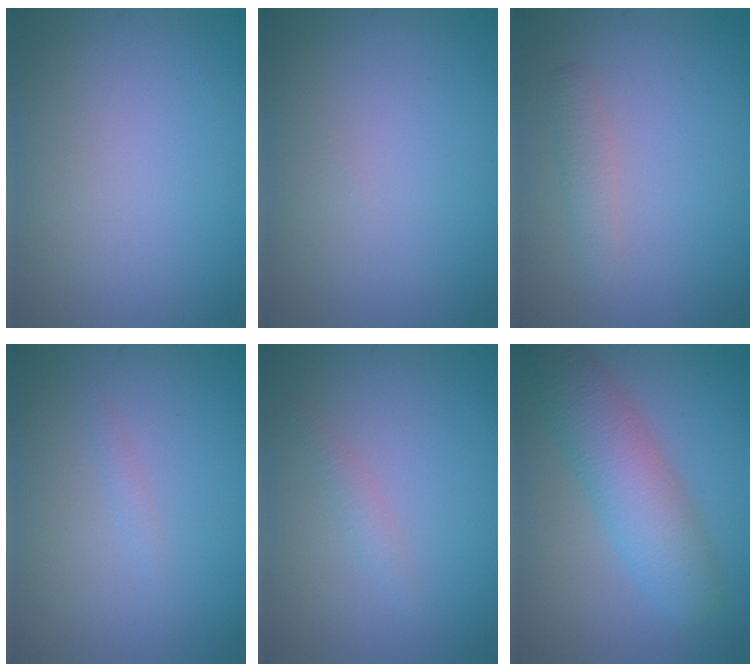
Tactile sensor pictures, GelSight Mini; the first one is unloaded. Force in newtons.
{"total": 0.0}
{"total": 1.3, "press": 1.3, "slide": 0.0}
{"total": 0.6, "press": 0.6, "slide": 0.0}
{"total": 1.0, "press": 1.0, "slide": 0.0}
{"total": 5.6, "press": 5.6, "slide": 0.3}